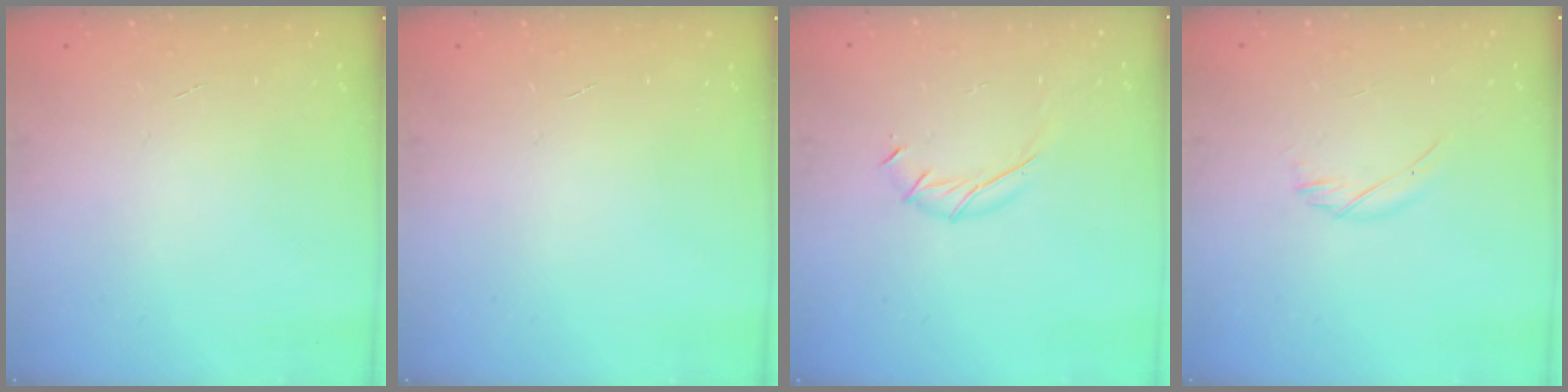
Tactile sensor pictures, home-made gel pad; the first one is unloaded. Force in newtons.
{"total": 0.0}
{"total": 7.2, "press": 7.0, "slide": 1.4}
{"total": 5.4, "press": 5.1, "slide": 1.7}